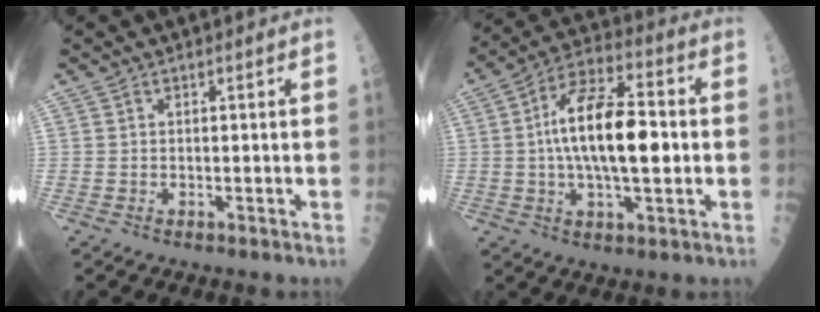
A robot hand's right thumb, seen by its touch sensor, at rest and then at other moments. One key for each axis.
{"total": 16.8, "fx": 0.2, "fy": 6.9, "fz": 15.3, "tx": -0.264, "ty": 0.022, "tz": -0.004}